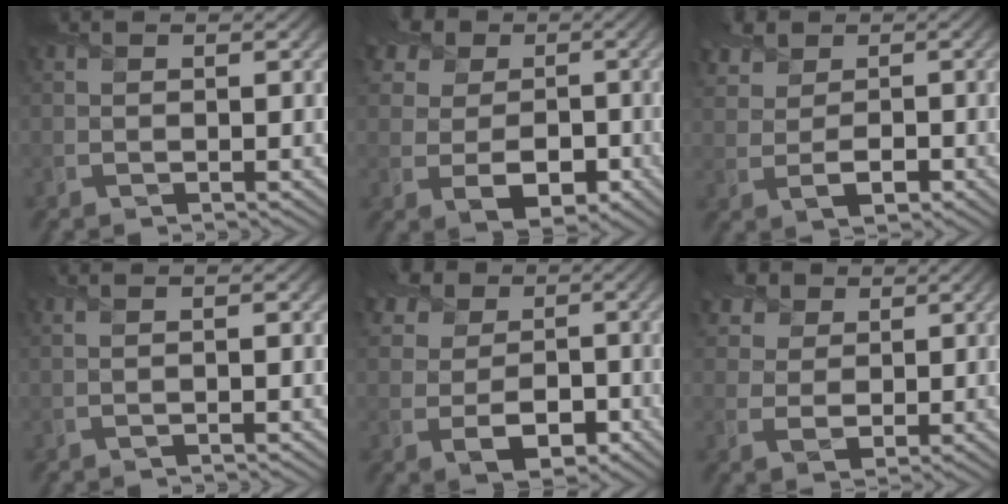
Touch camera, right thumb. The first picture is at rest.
{"total": 9.4, "force": [0.9, 8.1, 4.8], "torque": [-0.102, -0.003, 0.000]}
{"total": 4.7, "force": [1.1, 3.6, 2.8], "torque": [-0.059, -0.002, 0.015]}
{"total": 1.4, "force": [0.2, 0.3, 1.4], "torque": [-0.024, 0.003, -0.006]}
{"total": 8.4, "force": [0.4, 7.1, 4.3], "torque": [-0.084, -0.007, -0.004]}
{"total": 6.0, "force": [3.2, 4.4, 2.5], "torque": [-0.084, 0.000, 0.060]}